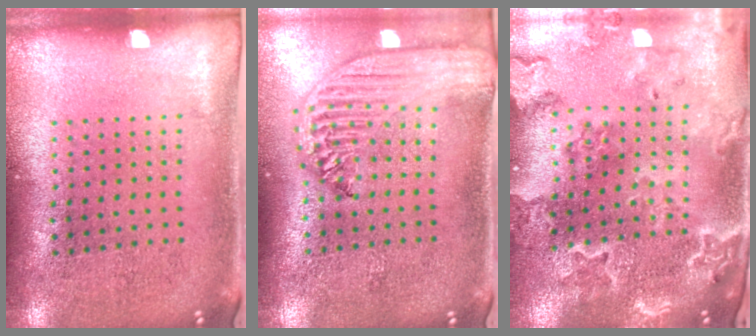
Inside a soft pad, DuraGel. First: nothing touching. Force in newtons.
{"total": 2.6, "press": 2.1, "slide": 1.4}
{"total": 2.2, "press": 2.1, "slide": 0.4}